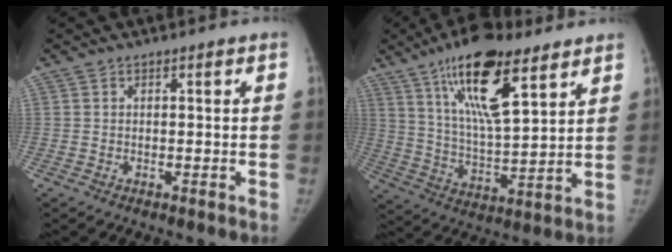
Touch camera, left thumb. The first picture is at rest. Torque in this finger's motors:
{"motor_torque": [0.55, 0.12, 1.66, -1.11, 0.39]}